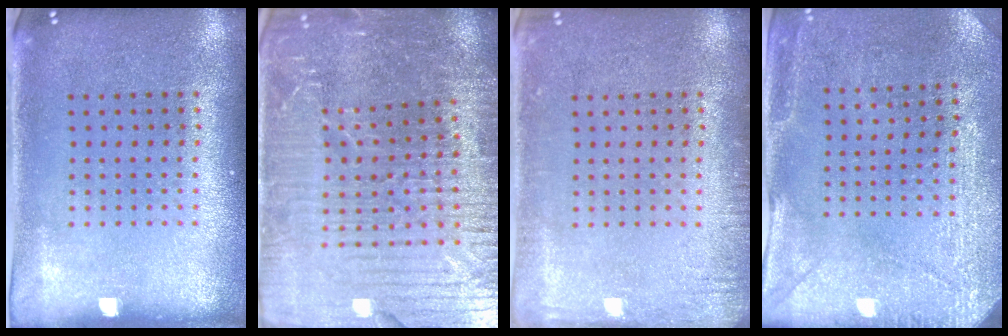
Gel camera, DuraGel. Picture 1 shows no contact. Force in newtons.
{"total": 5.2, "press": 4.9, "slide": 1.9}
{"total": 1.7, "press": 1.7, "slide": 0.2}
{"total": 3.0, "press": 2.8, "slide": 1.0}